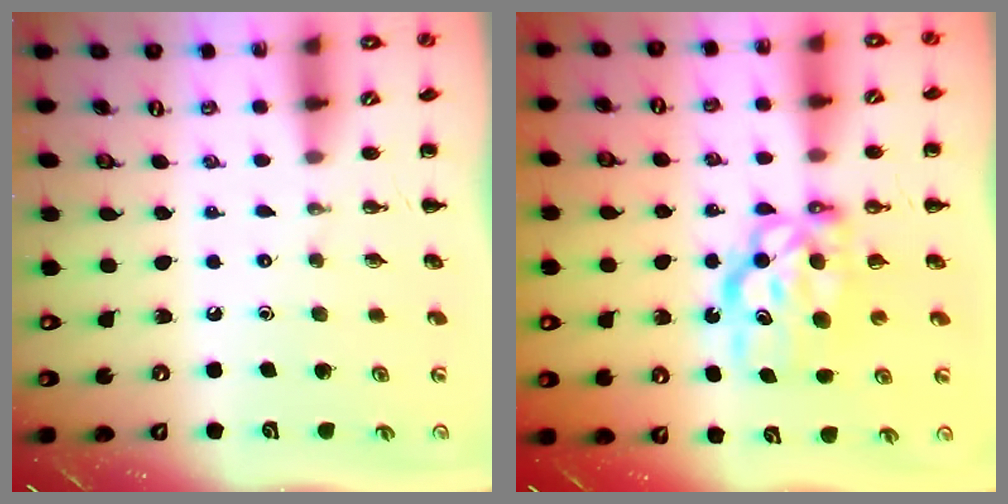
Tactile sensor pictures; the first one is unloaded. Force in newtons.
{"total": 8.3, "press": 8.2, "slide": 1.6}